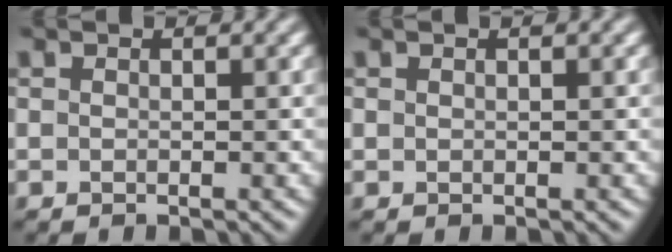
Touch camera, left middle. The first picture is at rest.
{"total": 0.0}